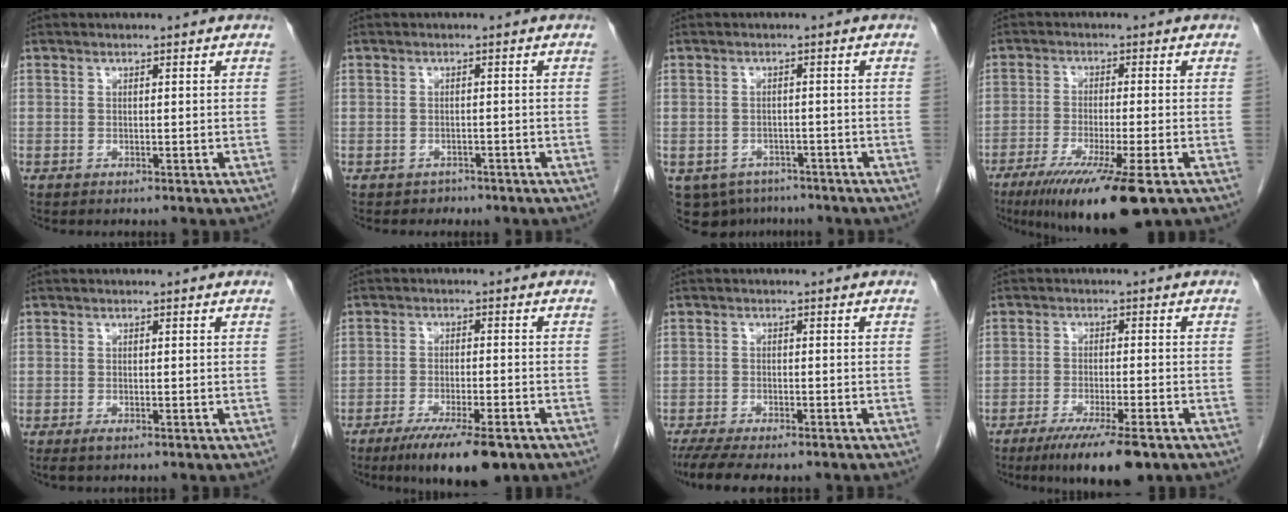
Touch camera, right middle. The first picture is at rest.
{"total": 1.6, "force": [-1.2, 1.1, -0.1], "torque": [-0.009, 0.004, -0.019]}
{"total": 7.8, "force": [-5.3, 5.5, 1.8], "torque": [-0.036, -0.002, -0.068]}
{"total": 12.9, "force": [-8.1, 0.6, 10.1], "torque": [-0.164, -0.037, -0.130]}
{"total": 0.8, "force": [-0.6, 0.2, 0.6], "torque": [-0.013, -0.003, -0.007]}
{"total": 10.4, "force": [-7.2, 2.0, 7.3], "torque": [-0.110, -0.019, -0.109]}
{"total": 9.3, "force": [-7.5, 2.3, 4.9], "torque": [-0.076, -0.009, -0.115]}
{"total": 9.6, "force": [-6.6, 1.2, 6.9], "torque": [-0.104, -0.020, -0.101]}